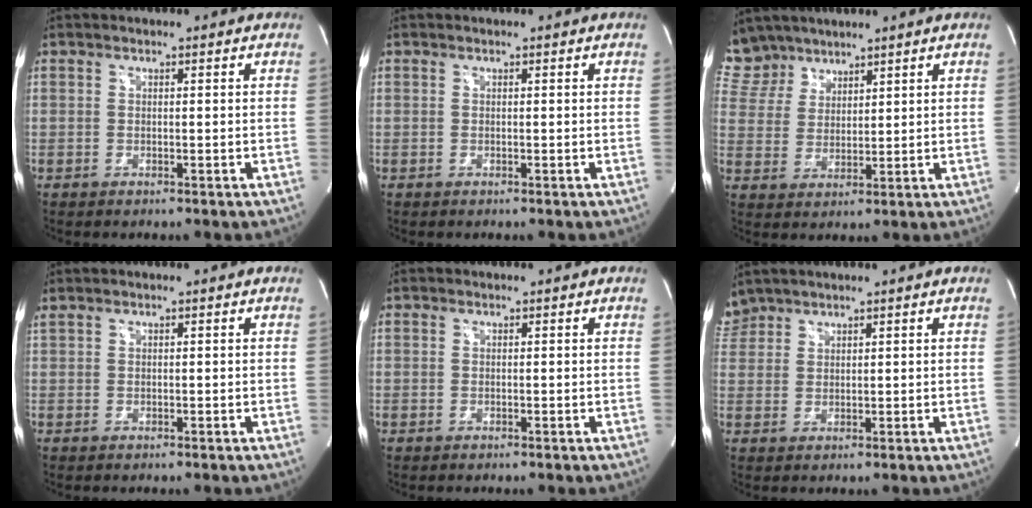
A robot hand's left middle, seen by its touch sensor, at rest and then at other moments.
{"total": 0.0}
{"total": 7.4, "force": [6.5, 3.7, 0.2], "torque": [-0.007, 0.009, 0.138]}
{"total": 0.7, "force": [0.6, 0.0, 0.3], "torque": [-0.023, 0.019, 0.022]}
{"total": 0.0}
{"total": 3.6, "force": [3.3, 1.4, -0.1], "torque": [-0.003, 0.017, 0.072]}